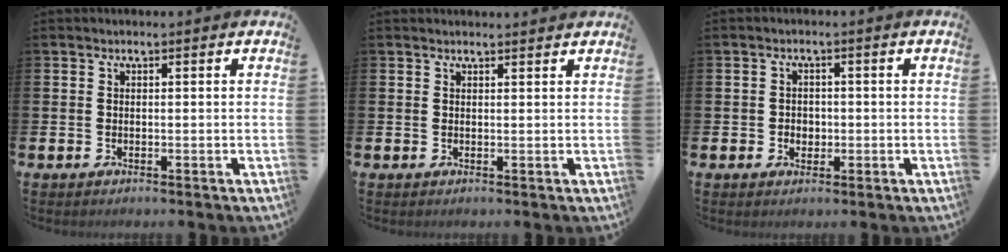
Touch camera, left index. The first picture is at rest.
{"total": 0.9, "force": [0.9, 0.0, 0.1], "torque": [0.008, -0.004, 0.015]}
{"total": 1.8, "force": [-0.2, 1.7, 0.7], "torque": [-0.004, 0.004, -0.010]}